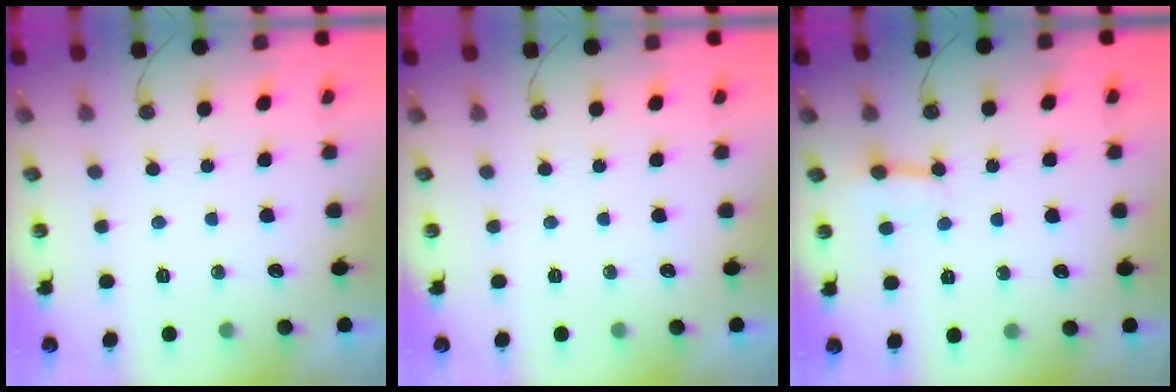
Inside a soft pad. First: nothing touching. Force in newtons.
{"total": 0.0}
{"total": 5.6, "press": 5.5, "slide": 0.7}